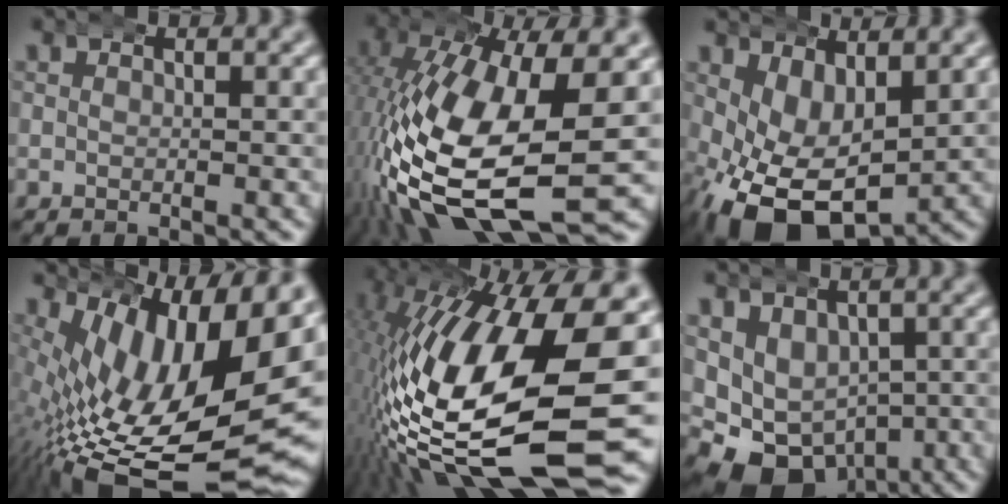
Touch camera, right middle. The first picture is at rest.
{"total": 14.3, "force": [-2.5, 6.6, 12.5], "torque": [-0.260, -0.047, -0.008]}
{"total": 9.7, "force": [-2.8, 6.0, 7.0], "torque": [-0.154, -0.052, -0.027]}
{"total": 16.4, "force": [-3.4, 7.6, 14.1], "torque": [-0.234, -0.037, -0.024]}
{"total": 21.2, "force": [-4.5, 9.7, 18.3], "torque": [-0.327, -0.036, -0.039]}
{"total": 10.9, "force": [-3.3, 9.2, 5.0], "torque": [-0.127, -0.056, -0.039]}